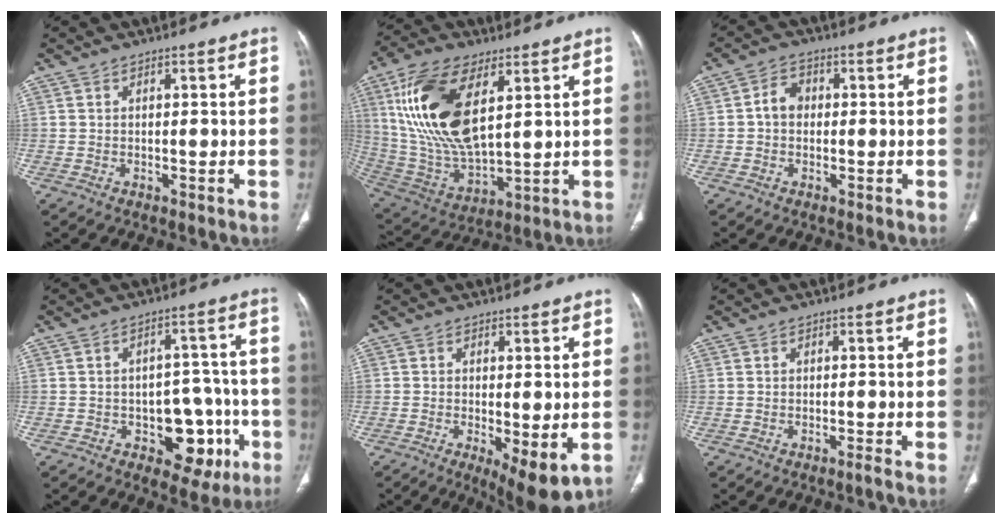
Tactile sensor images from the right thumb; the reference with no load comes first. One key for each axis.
{"total": 20.9, "fx": 7.1, "fy": 9.7, "fz": 17.0, "tx": -0.334, "ty": -0.031, "tz": 0.141}
{"total": 4.0, "fx": 0.1, "fy": 3.2, "fz": 2.3, "tx": -0.030, "ty": 0.014, "tz": -0.007}
{"total": 11.6, "fx": -4.2, "fy": 7.3, "fz": 8.1, "tx": -0.058, "ty": 0.035, "tz": -0.047}
{"total": 8.1, "fx": -2.2, "fy": 2.7, "fz": 7.3, "tx": -0.111, "ty": -0.023, "tz": -0.029}
{"total": 0.7, "fx": -0.5, "fy": -0.2, "fz": 0.4, "tx": -0.008, "ty": 0.002, "tz": -0.011}